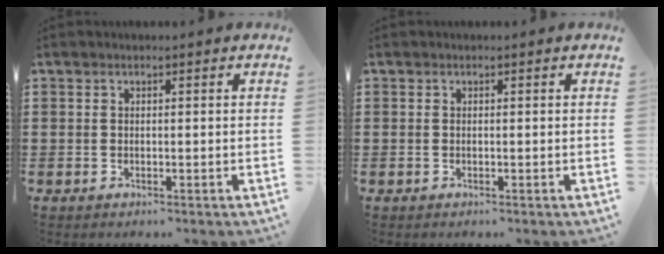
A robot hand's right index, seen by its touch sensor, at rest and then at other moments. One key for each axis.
{"total": 0.0}